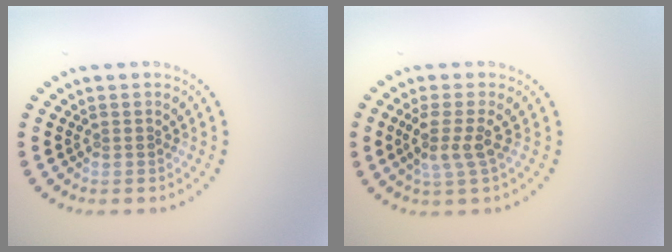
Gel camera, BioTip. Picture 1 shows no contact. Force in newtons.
{"total": 2.6, "press": 2.0, "slide": 1.7}